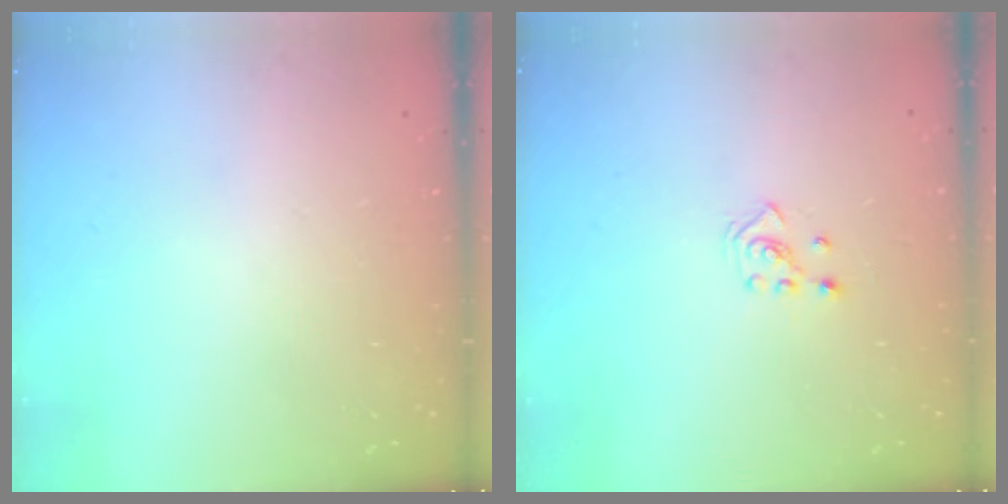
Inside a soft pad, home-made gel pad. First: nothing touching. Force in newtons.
{"total": 2.3, "press": 2.2, "slide": 0.8}